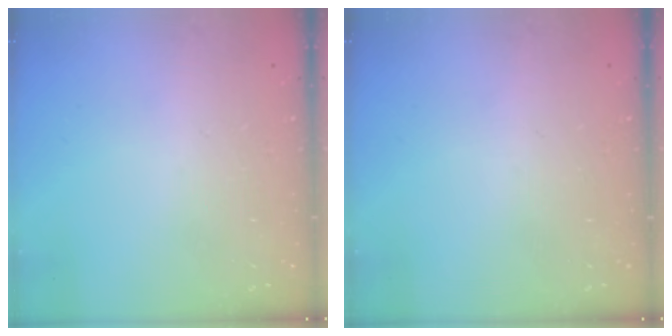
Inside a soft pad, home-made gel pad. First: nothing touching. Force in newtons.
{"total": 0.0}